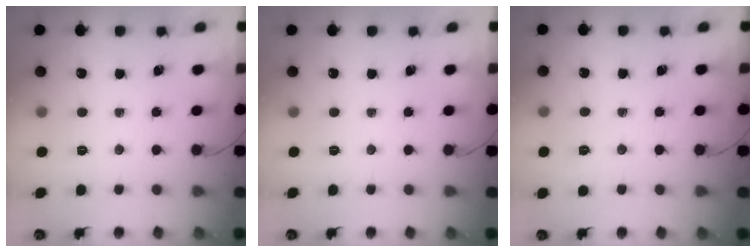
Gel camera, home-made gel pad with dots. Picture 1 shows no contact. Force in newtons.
{"total": 0.0}
{"total": 2.7, "press": 2.0, "slide": 1.8}